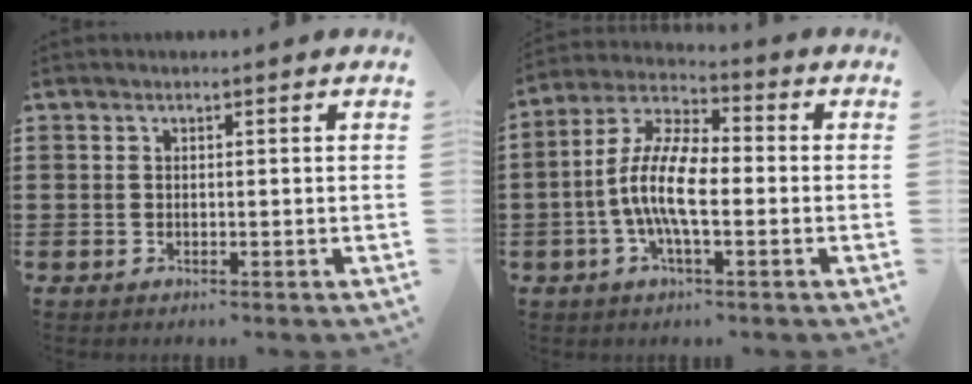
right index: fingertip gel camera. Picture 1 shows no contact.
{"total": 10.0, "force": [-2.0, 3.6, 9.1], "torque": [-0.208, -0.011, -0.044]}